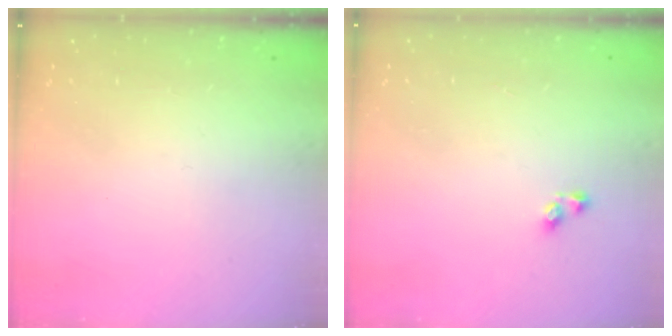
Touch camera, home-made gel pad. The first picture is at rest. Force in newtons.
{"total": 2.4, "press": 2.1, "slide": 1.2}